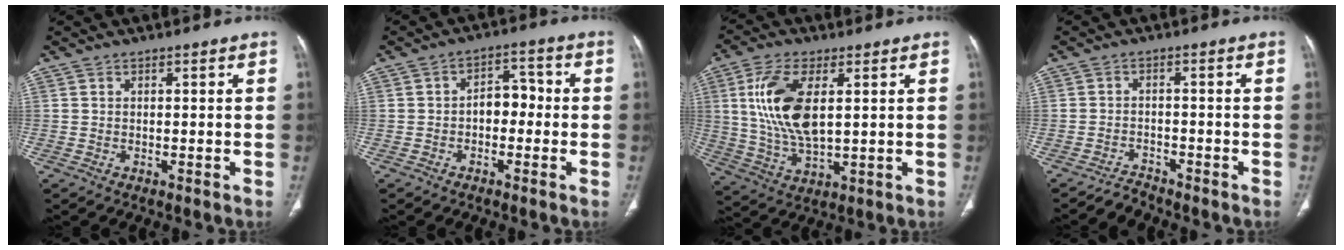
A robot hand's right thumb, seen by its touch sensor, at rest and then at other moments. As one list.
[{"total": 5.4, "force": [-0.9, 3.7, 3.8], "torque": [-0.032, 0.026, -0.023]}, {"total": 13.7, "force": [2.9, 6.3, 11.9], "torque": [-0.244, -0.013, 0.065]}, {"total": 2.5, "force": [-2.4, 0.4, -0.4], "torque": [0.004, 0.008, -0.044]}]